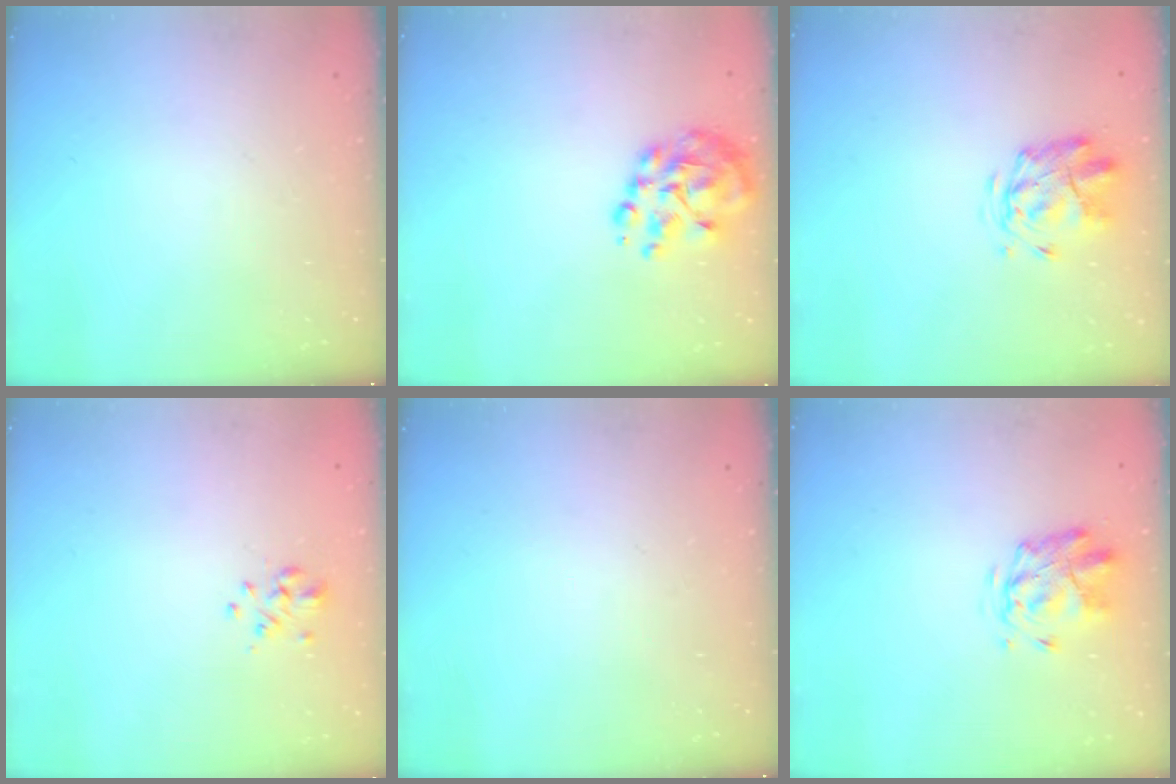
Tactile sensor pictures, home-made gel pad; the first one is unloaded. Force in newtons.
{"total": 9.6, "press": 9.2, "slide": 2.5}
{"total": 3.0, "press": 2.8, "slide": 1.3}
{"total": 2.4, "press": 2.2, "slide": 1.1}
{"total": 0.0}
{"total": 2.8, "press": 2.4, "slide": 1.4}